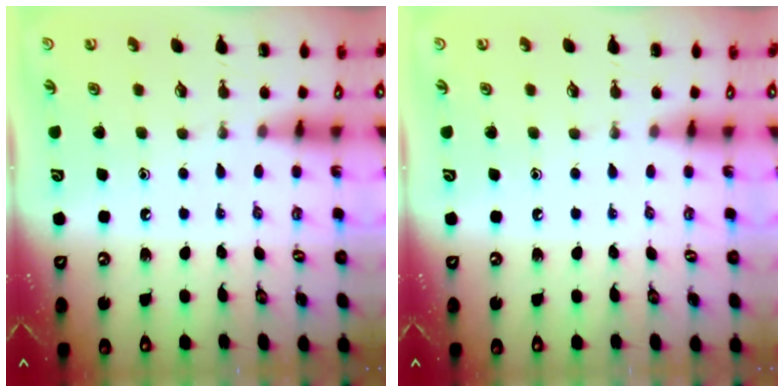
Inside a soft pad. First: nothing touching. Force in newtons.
{"total": 0.0}